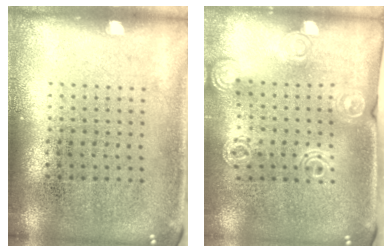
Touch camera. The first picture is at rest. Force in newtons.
{"total": 1.3, "press": 1.3, "slide": 0.3}